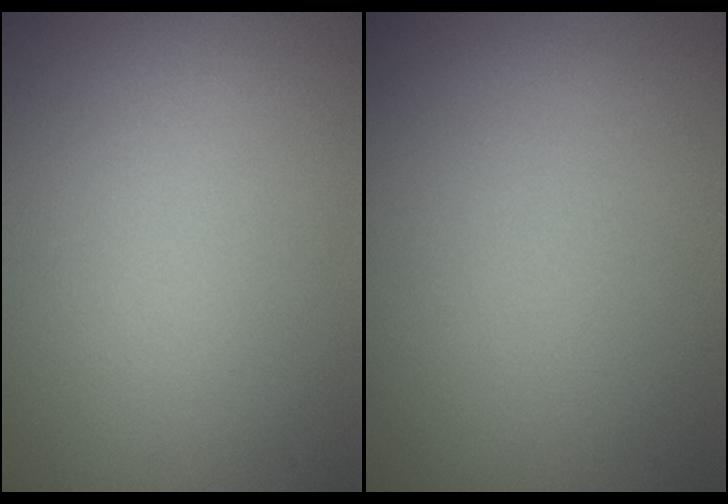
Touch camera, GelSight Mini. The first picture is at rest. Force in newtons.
{"total": 0.0}